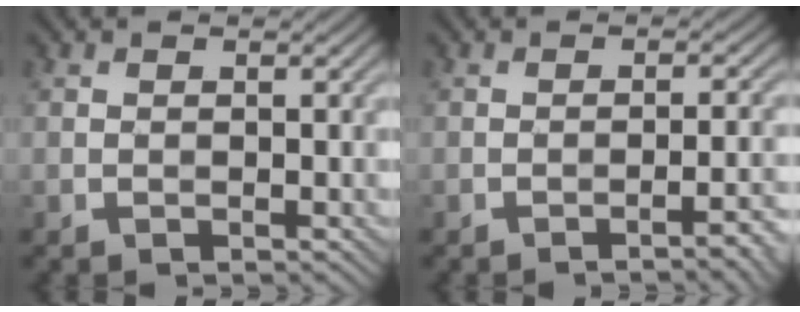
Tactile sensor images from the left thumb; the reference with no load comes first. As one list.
[{"total": 3.9, "force": [-2.1, 0.7, 3.2], "torque": [-0.038, 0.016, -0.037]}]